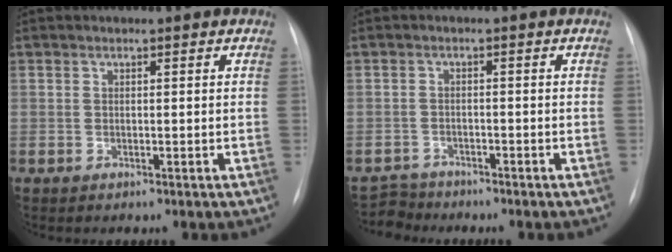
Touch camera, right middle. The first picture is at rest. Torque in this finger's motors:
{"motor_torque": [0.04, 0.04, -0.05, -0.03]}